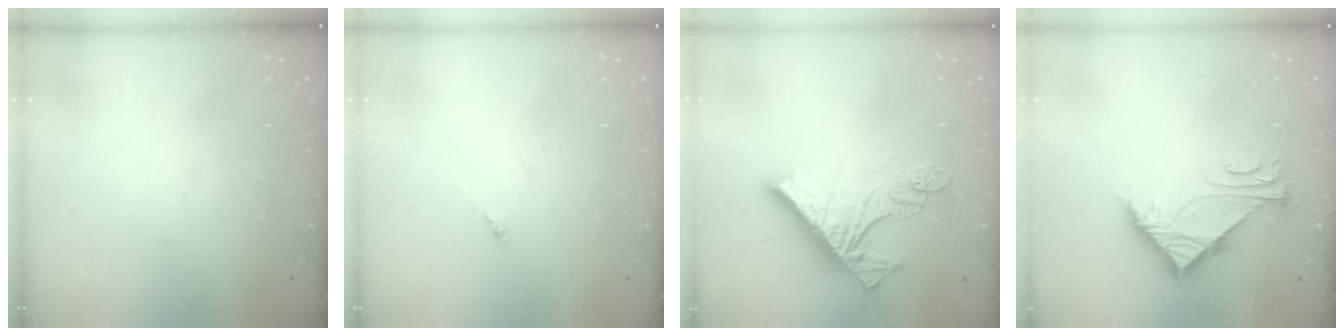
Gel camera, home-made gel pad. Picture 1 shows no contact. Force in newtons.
{"total": 0.0}
{"total": 15.3, "press": 15.3, "slide": 1.0}
{"total": 7.0, "press": 7.0, "slide": 0.4}